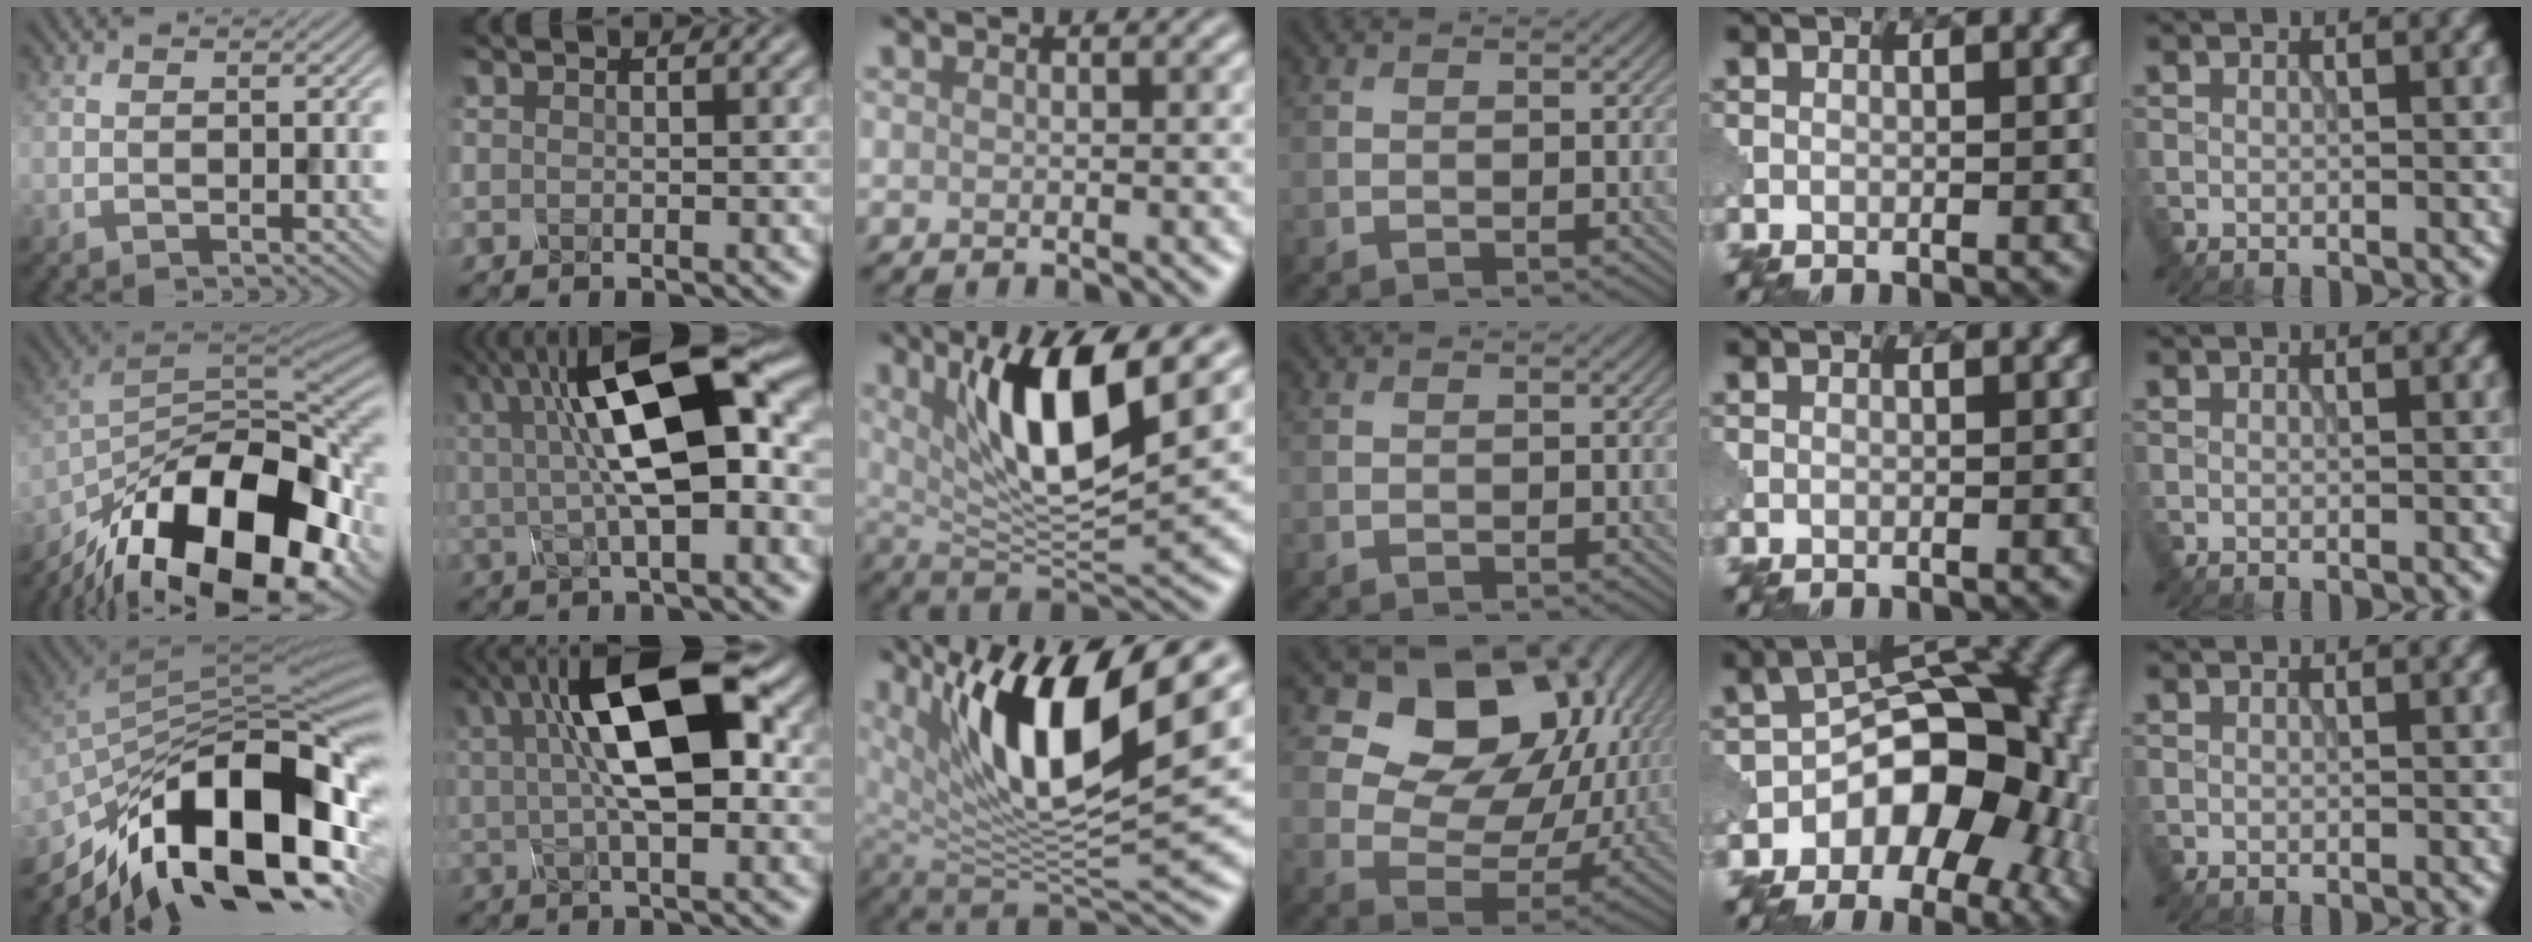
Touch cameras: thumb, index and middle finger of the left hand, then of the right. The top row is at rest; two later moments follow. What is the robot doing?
{"motion": "assemble", "object": "glue stick"}